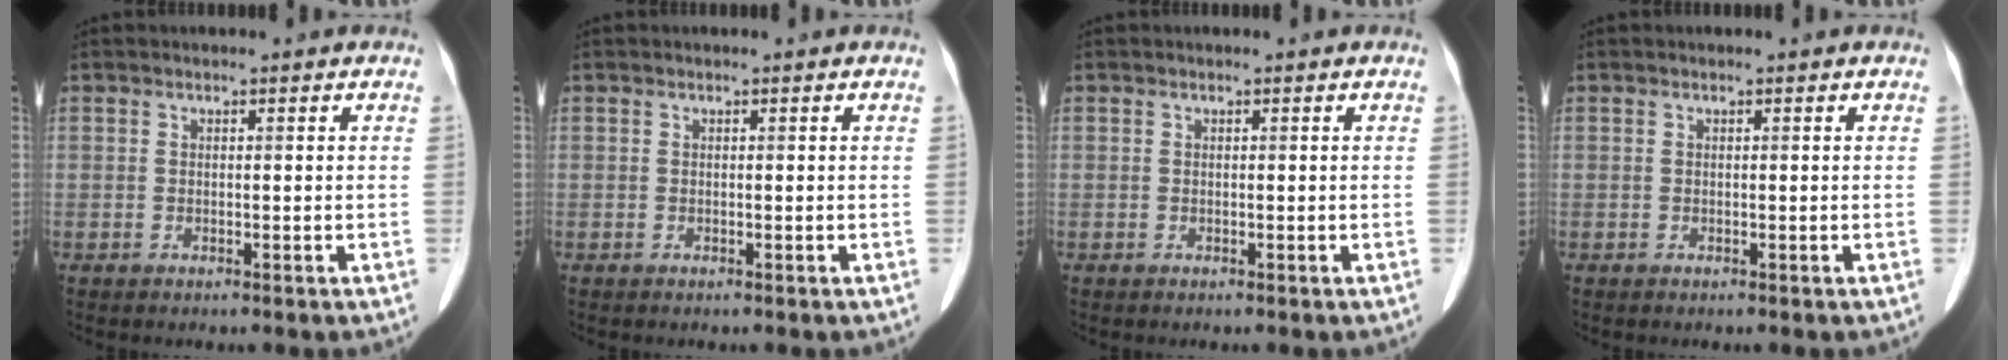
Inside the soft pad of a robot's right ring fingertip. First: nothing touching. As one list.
[{"total": 0.0}, {"total": 0.0}, {"total": 0.0}]